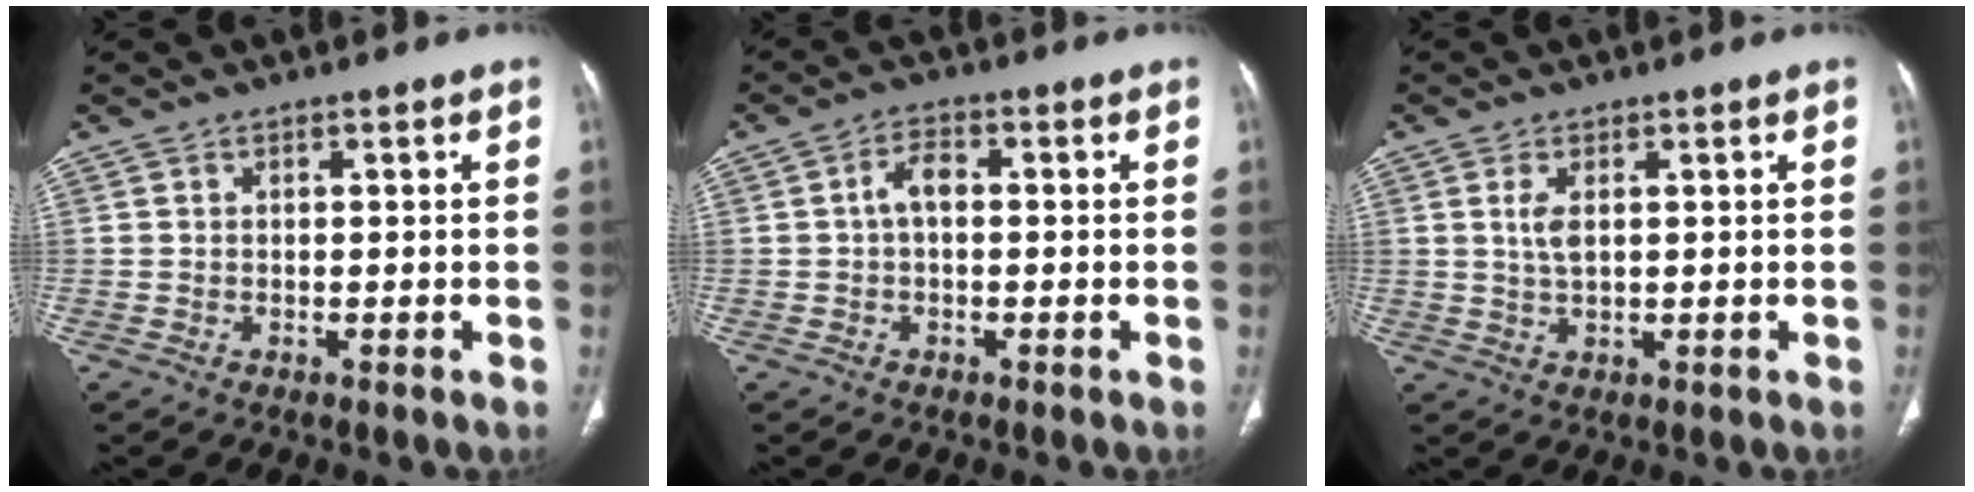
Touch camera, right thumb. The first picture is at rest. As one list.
[{"total": 3.4, "force": [0.0, 2.0, 2.8], "torque": [-0.047, 0.014, -0.007]}, {"total": 3.1, "force": [0.9, 1.3, 2.7], "torque": [-0.061, -0.003, 0.024]}]